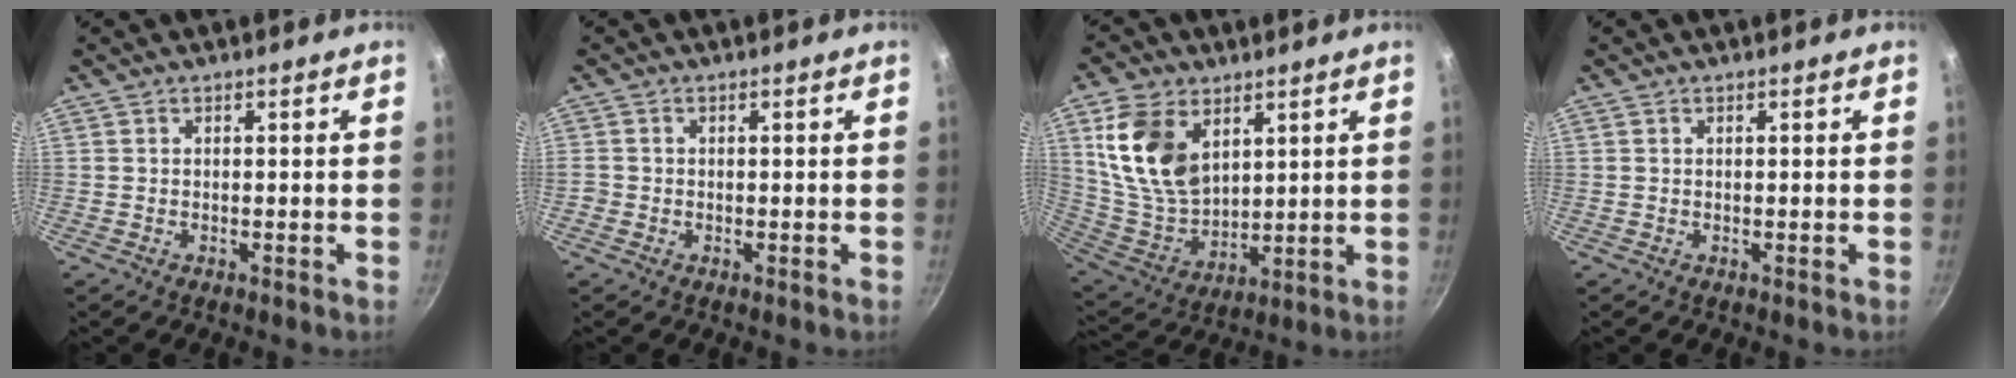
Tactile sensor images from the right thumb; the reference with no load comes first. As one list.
[{"total": 1.3, "force": [-0.4, 1.1, 0.4], "torque": [-0.006, 0.000, -0.010]}, {"total": 16.2, "force": [6.3, 10.5, 10.6], "torque": [-0.184, -0.031, 0.137]}, {"total": 0.0}]